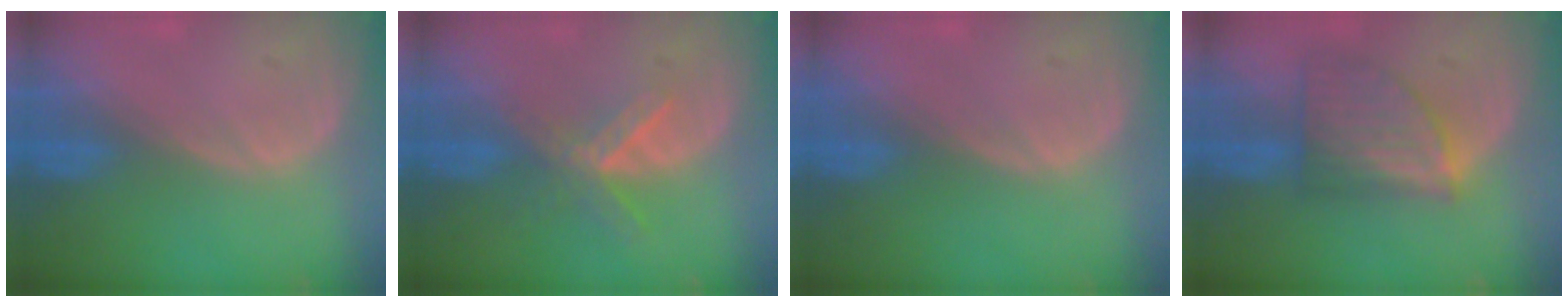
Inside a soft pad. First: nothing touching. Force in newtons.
{"total": 5.8, "press": 5.0, "slide": 2.9}
{"total": 0.0}
{"total": 7.3, "press": 6.8, "slide": 2.7}